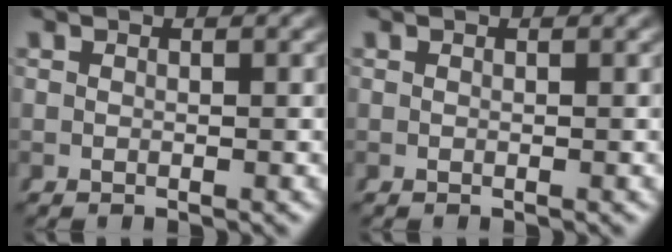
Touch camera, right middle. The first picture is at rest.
{"total": 0.0}